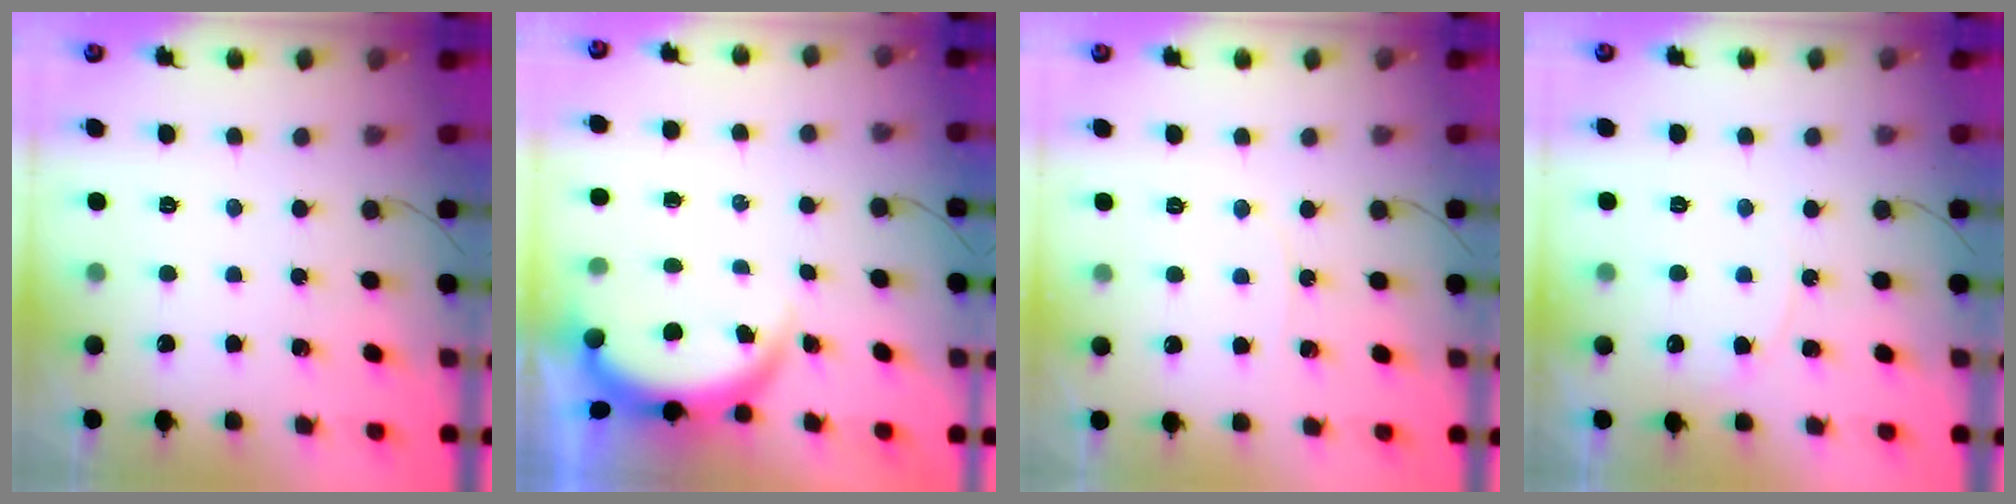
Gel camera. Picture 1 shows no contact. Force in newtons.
{"total": 3.8, "press": 3.8, "slide": 0.2}
{"total": 4.2, "press": 4.1, "slide": 0.5}
{"total": 3.9, "press": 3.9, "slide": 0.3}